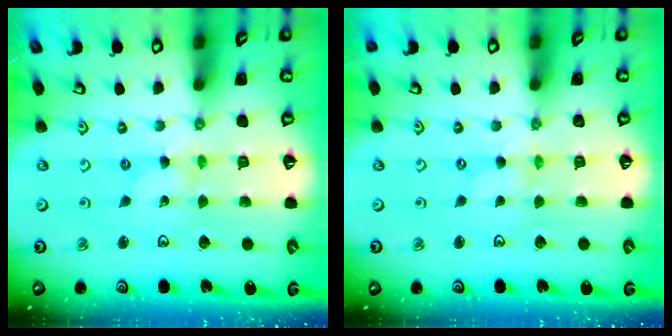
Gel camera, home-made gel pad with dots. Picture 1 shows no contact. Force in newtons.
{"total": 0.8, "press": 0.8, "slide": 0.2}